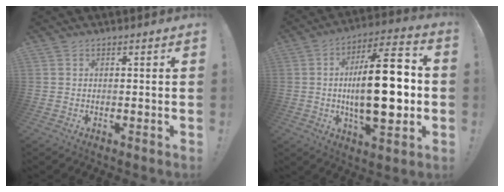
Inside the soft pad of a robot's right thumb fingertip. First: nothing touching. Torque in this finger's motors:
{"motor_torque": [1.94, 3.07, 1.64, -1.12, 0.70]}